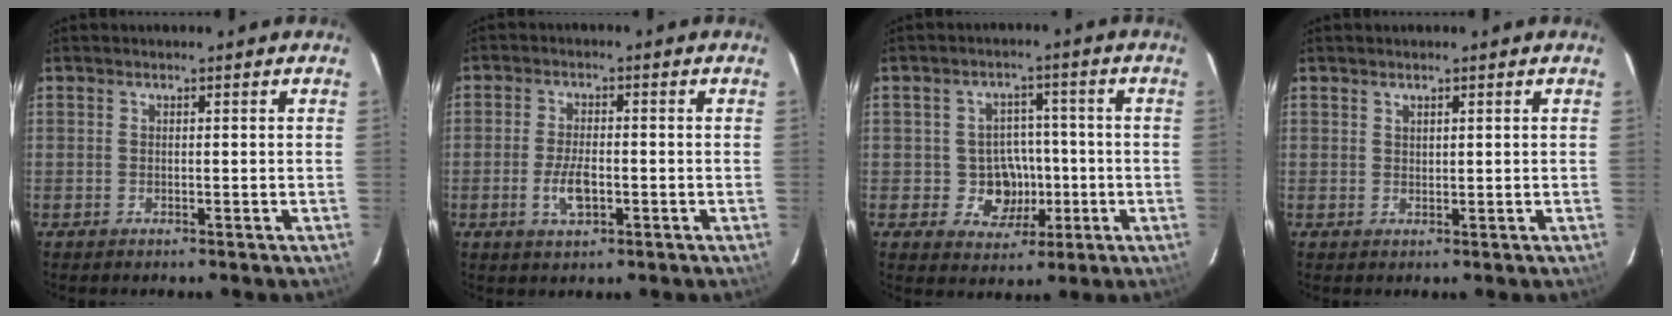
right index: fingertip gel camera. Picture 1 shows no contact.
{"total": 5.3, "force": [-1.7, 2.2, 4.5], "torque": [-0.094, -0.003, -0.030]}
{"total": 6.9, "force": [-1.4, 6.4, 2.3], "torque": [-0.051, 0.015, -0.008]}
{"total": 1.0, "force": [0.8, 0.4, 0.4], "torque": [-0.005, 0.001, 0.014]}